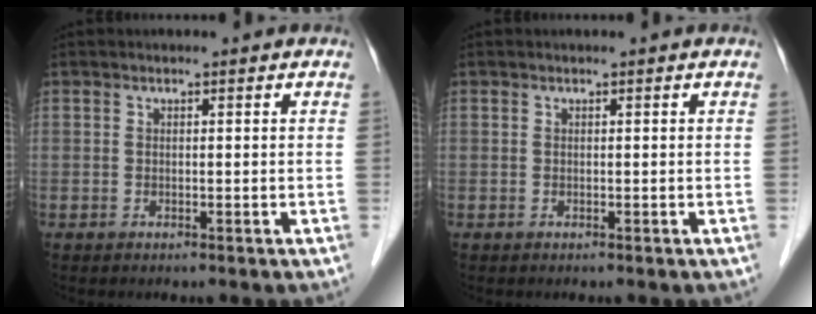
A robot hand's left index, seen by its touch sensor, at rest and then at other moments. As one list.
[{"total": 0.0}]